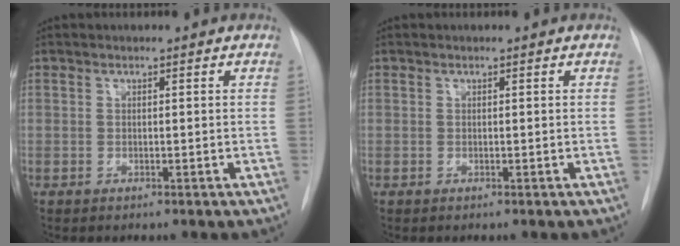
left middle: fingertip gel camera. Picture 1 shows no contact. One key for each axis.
{"total": 0.0}